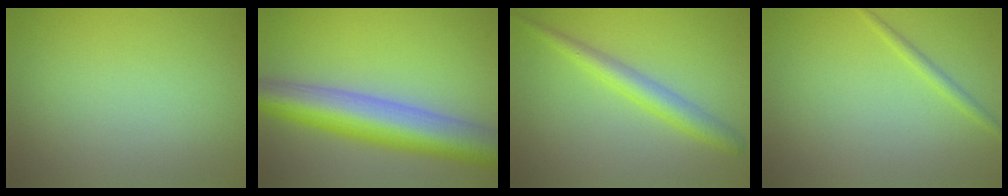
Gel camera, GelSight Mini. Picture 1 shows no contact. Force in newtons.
{"total": 9.3, "press": 9.3, "slide": 0.5}
{"total": 2.9, "press": 2.9, "slide": 0.0}
{"total": 1.0, "press": 1.0, "slide": 0.1}